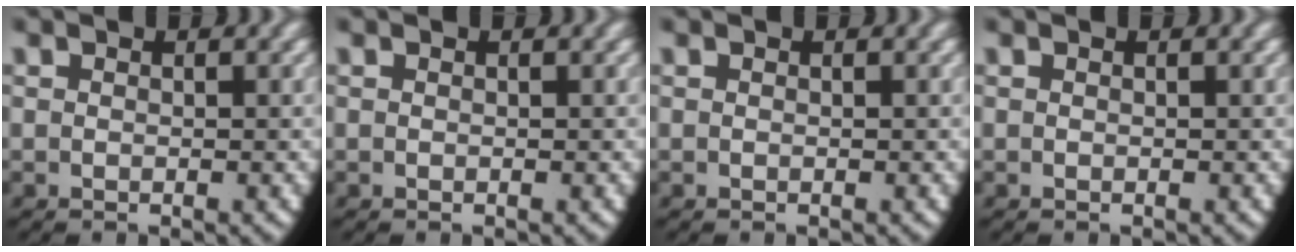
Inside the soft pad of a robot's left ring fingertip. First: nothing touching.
{"total": 0.0}
{"total": 0.0}
{"total": 0.0}